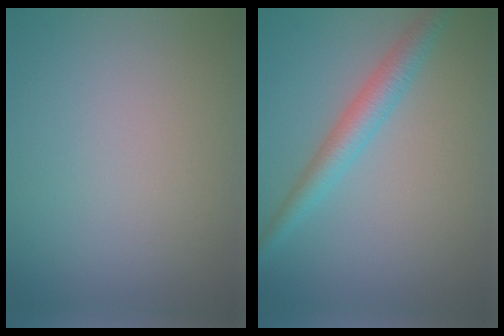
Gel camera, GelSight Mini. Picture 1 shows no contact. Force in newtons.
{"total": 3.2, "press": 3.2, "slide": 0.1}